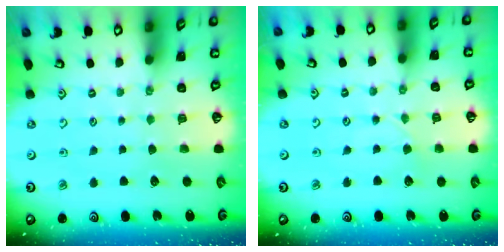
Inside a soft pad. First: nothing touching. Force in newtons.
{"total": 2.0, "press": 2.0, "slide": 0.2}